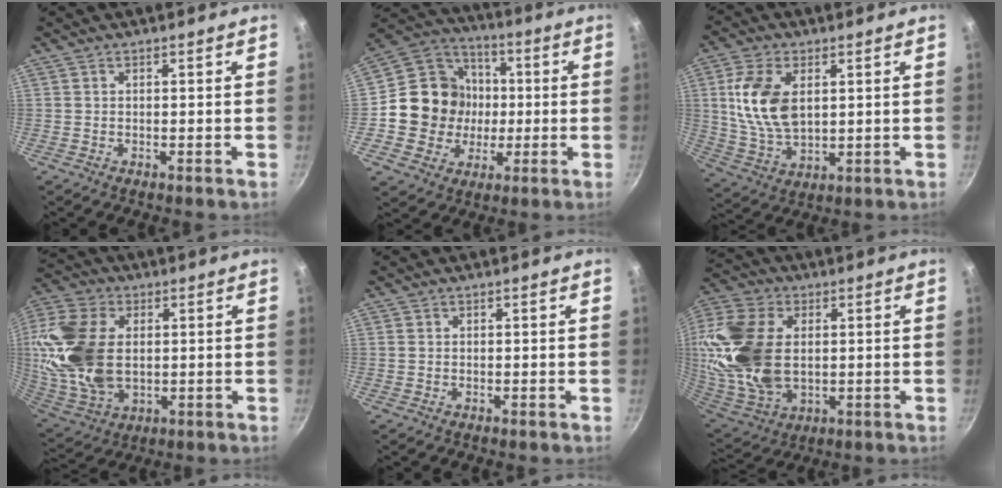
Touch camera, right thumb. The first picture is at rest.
{"total": 16.2, "force": [-0.6, 15.2, 5.7], "torque": [-0.063, 0.027, -0.015]}
{"total": 12.8, "force": [2.8, 7.7, 9.9], "torque": [-0.182, -0.016, 0.061]}
{"total": 22.8, "force": [2.5, 14.8, 17.2], "torque": [-0.361, -0.006, 0.053]}
{"total": 0.0}
{"total": 24.0, "force": [2.7, 15.6, 18.0], "torque": [-0.383, -0.005, 0.056]}